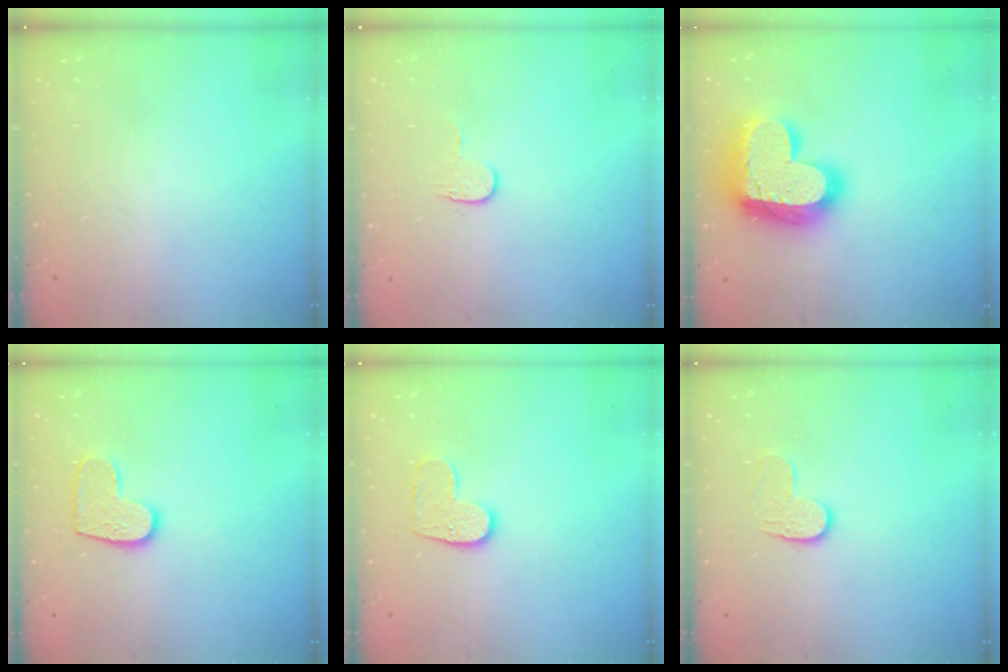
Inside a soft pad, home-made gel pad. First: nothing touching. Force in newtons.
{"total": 3.4, "press": 3.4, "slide": 0.4}
{"total": 23.4, "press": 23.3, "slide": 1.7}
{"total": 9.3, "press": 9.3, "slide": 0.3}
{"total": 8.4, "press": 8.4, "slide": 0.4}
{"total": 5.7, "press": 5.7, "slide": 0.4}